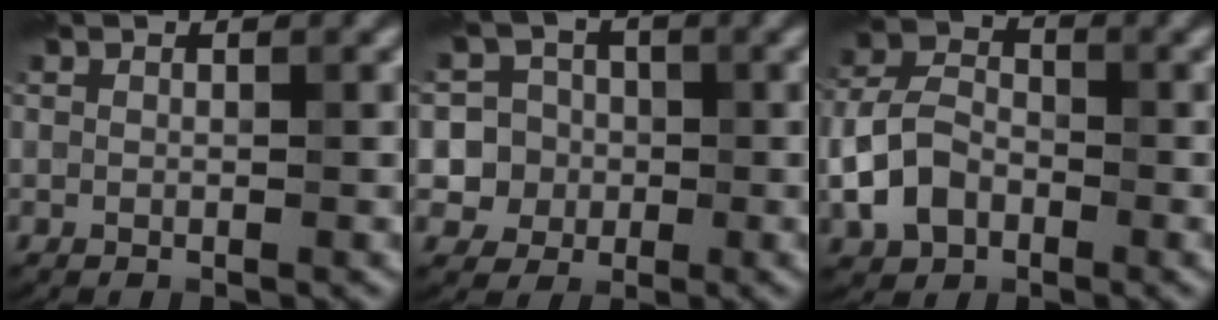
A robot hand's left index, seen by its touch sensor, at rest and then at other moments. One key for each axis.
{"total": 6.5, "fx": -0.6, "fy": 6.4, "fz": 1.3, "tx": -0.005, "ty": 0.017, "tz": -0.022}
{"total": 5.2, "fx": -1.8, "fy": 3.7, "fz": 3.0, "tx": -0.064, "ty": 0.004, "tz": -0.042}